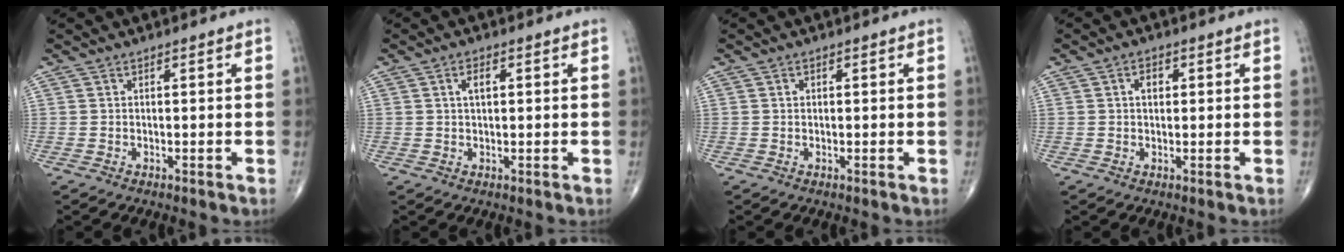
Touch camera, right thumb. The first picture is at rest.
{"total": 2.7, "force": [0.8, 1.3, 2.2], "torque": [-0.038, 0.003, 0.013]}
{"total": 0.9, "force": [0.2, 0.7, 0.5], "torque": [-0.006, 0.001, 0.004]}
{"total": 2.7, "force": [0.7, 1.8, 1.9], "torque": [-0.025, 0.004, 0.009]}